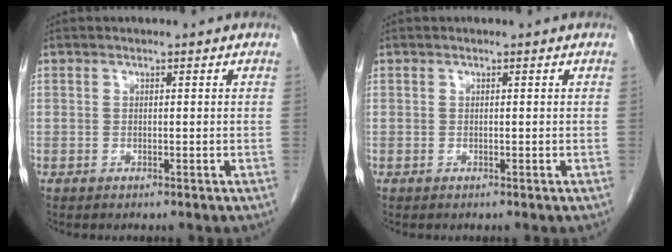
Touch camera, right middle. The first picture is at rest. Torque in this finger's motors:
{"motor_torque": [-0.07, -0.06, 0.00, 0.00]}